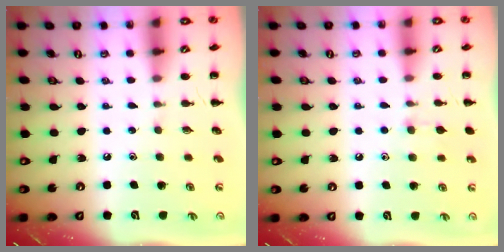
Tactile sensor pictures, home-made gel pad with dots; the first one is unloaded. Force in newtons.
{"total": 6.4, "press": 6.1, "slide": 1.8}